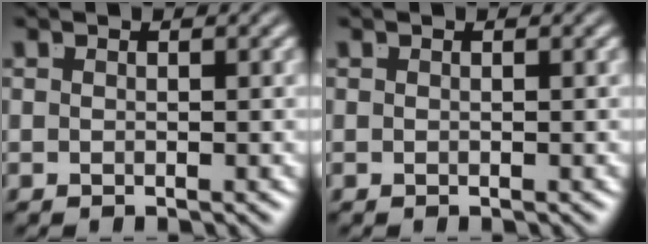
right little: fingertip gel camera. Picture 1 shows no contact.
{"total": 0.0}